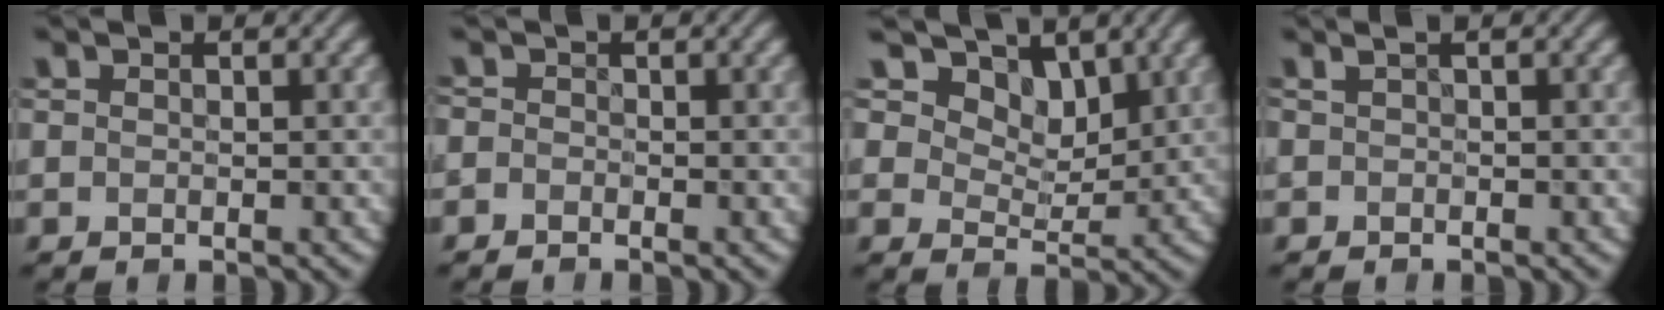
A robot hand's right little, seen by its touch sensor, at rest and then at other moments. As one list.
[{"total": 0.8, "force": [-0.7, 0.4, 0.1], "torque": [-0.001, -0.001, -0.017]}, {"total": 8.8, "force": [5.8, 5.2, 4.2], "torque": [-0.094, -0.013, 0.094]}, {"total": 0.5, "force": [0.0, 0.1, 0.5], "torque": [-0.013, 0.003, 0.000]}]